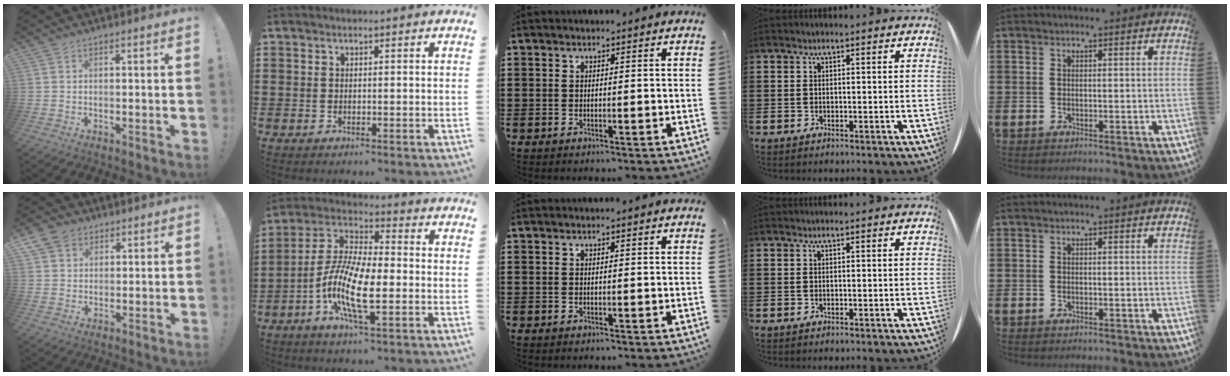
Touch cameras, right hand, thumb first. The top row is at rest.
{"thumb": {"total": 6.1, "force": [3.4, 4.8, 1.8], "torque": [-0.034, -0.011, 0.068]}, "index": {"total": 11.8, "force": [-3.8, 3.7, 10.5], "torque": [-0.241, -0.015, -0.077]}}